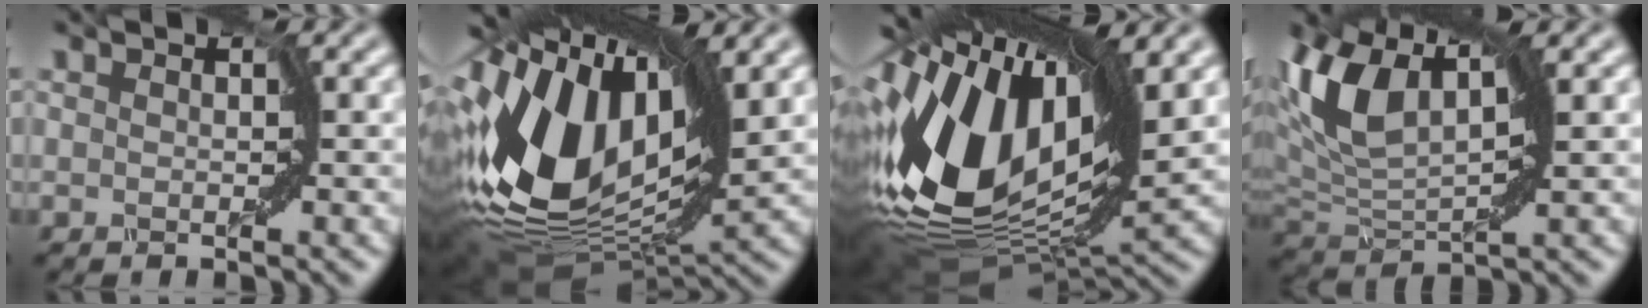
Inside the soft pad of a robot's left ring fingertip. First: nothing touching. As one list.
[{"total": 14.4, "force": [2.0, 8.3, 11.6], "torque": [-0.263, 0.007, 0.040]}, {"total": 15.9, "force": [1.8, 8.4, 13.3], "torque": [-0.283, 0.004, 0.040]}, {"total": 6.5, "force": [3.3, 2.7, 4.9], "torque": [-0.120, 0.006, 0.077]}]